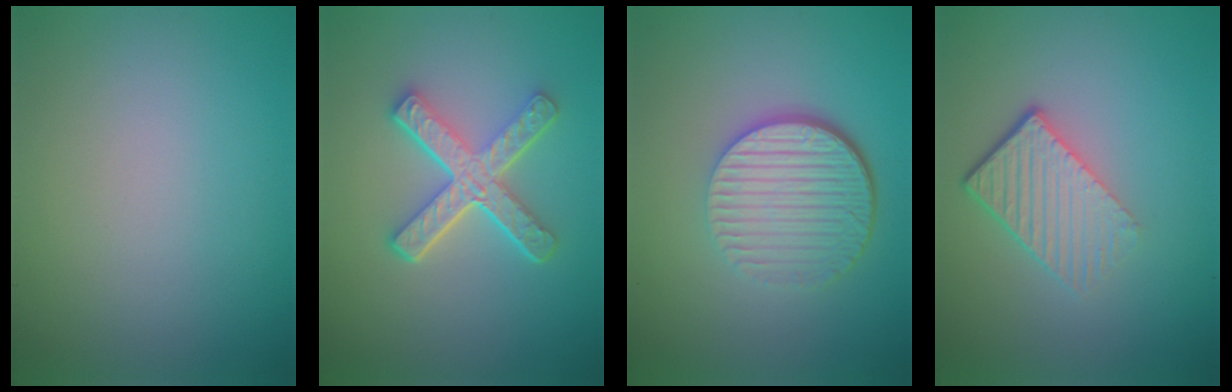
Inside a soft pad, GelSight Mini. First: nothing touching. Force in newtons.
{"total": 5.4, "press": 3.8, "slide": 3.8}
{"total": 6.2, "press": 4.2, "slide": 4.5}
{"total": 4.3, "press": 2.9, "slide": 3.1}